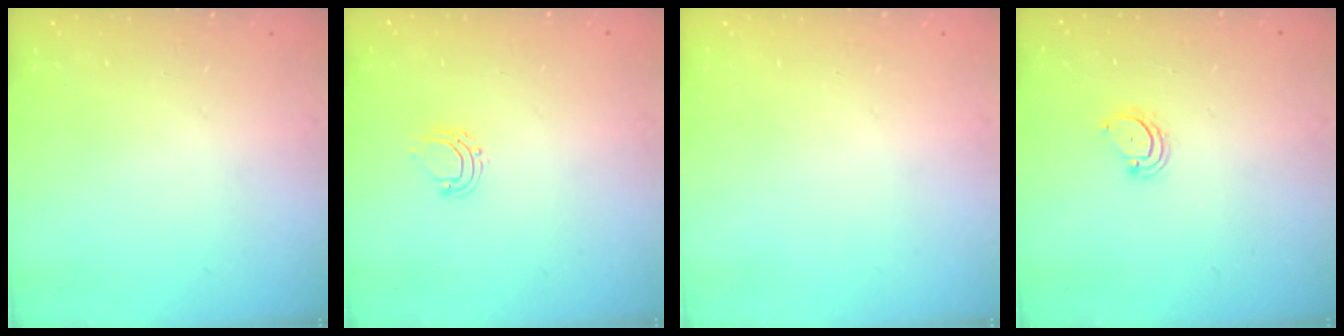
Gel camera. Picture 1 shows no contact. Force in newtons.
{"total": 6.8, "press": 6.8, "slide": 0.5}
{"total": 0.0}
{"total": 2.3, "press": 2.3, "slide": 0.2}